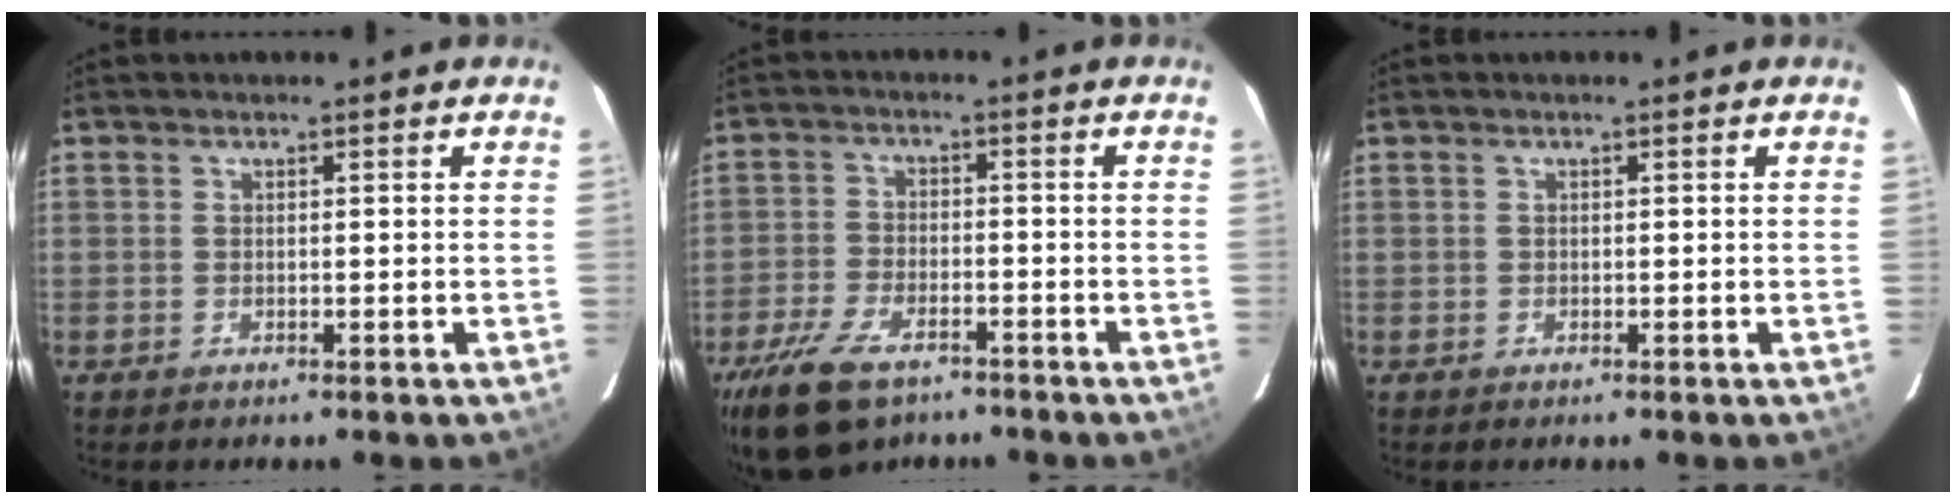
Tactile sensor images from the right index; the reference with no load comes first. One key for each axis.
{"total": 12.7, "fx": -8.5, "fy": 6.5, "fz": 6.8, "tx": -0.171, "ty": -0.016, "tz": -0.157}
{"total": 0.0}